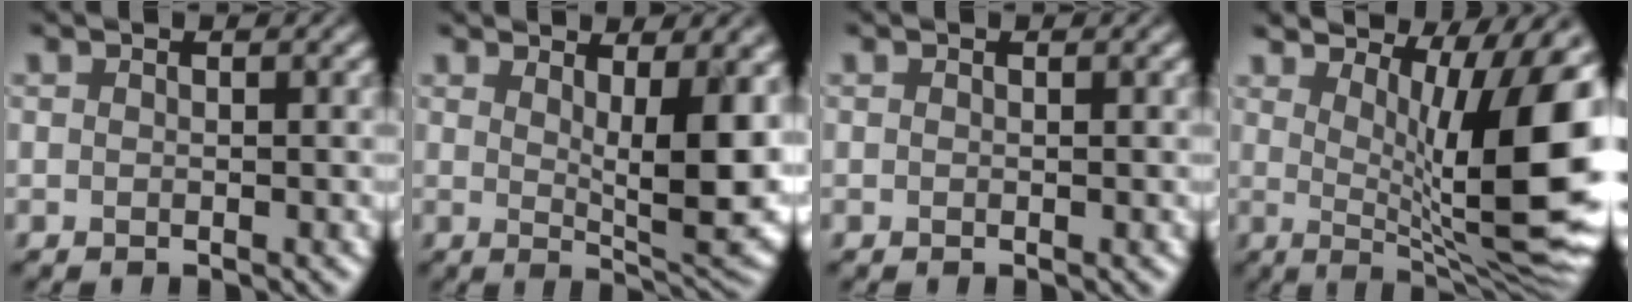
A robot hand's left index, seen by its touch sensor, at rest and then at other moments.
{"total": 8.5, "force": [1.9, 2.7, 7.8], "torque": [-0.114, -0.015, 0.035]}
{"total": 0.0}
{"total": 14.4, "force": [3.3, 4.7, 13.1], "torque": [-0.153, 0.005, 0.050]}